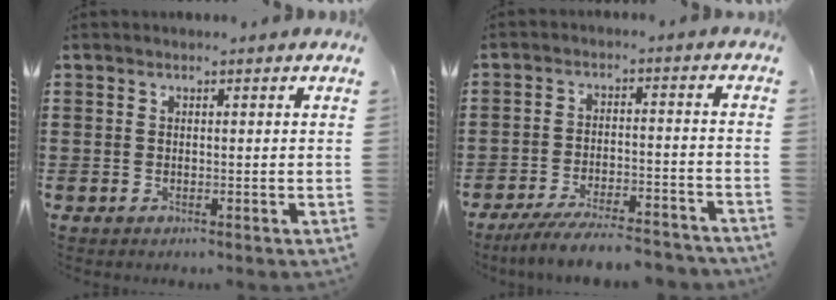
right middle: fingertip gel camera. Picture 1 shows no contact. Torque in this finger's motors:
{"motor_torque": [1.04, -0.49, 0.77, 0.21]}